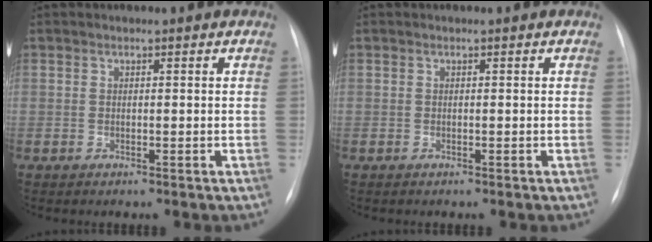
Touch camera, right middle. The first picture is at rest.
{"total": 0.0}